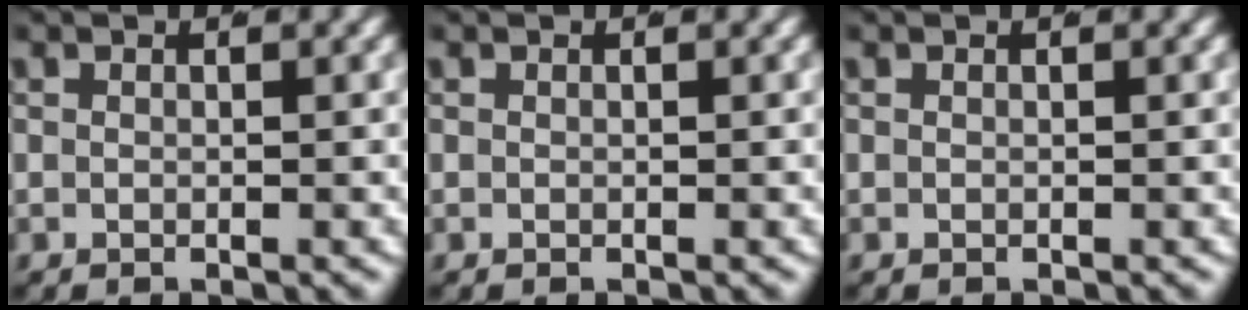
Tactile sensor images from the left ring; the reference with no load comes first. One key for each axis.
{"total": 0.0}
{"total": 0.0}